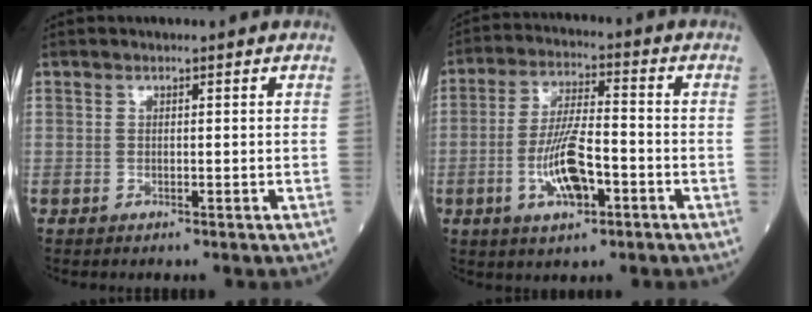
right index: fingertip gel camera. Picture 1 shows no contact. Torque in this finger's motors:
{"motor_torque": [0.12, -0.16, 0.26, 0.13]}